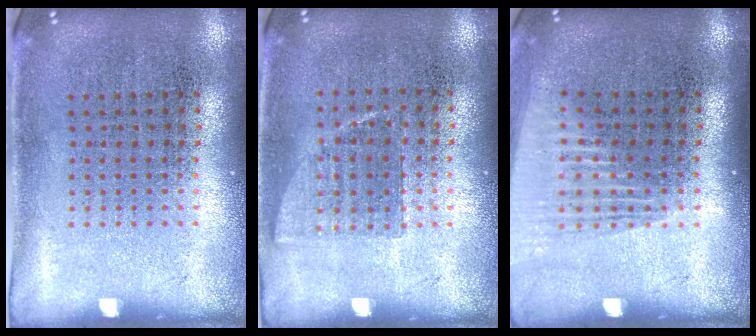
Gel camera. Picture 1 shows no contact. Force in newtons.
{"total": 0.7, "press": 0.6, "slide": 0.4}
{"total": 1.4, "press": 1.2, "slide": 0.7}